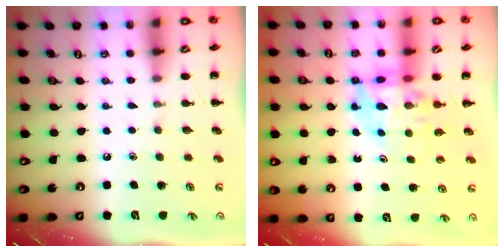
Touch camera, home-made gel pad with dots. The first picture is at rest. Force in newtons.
{"total": 10.5, "press": 10.0, "slide": 3.1}